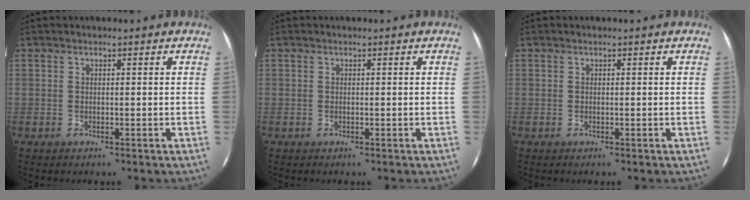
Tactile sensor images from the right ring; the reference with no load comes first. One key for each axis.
{"total": 0.0}
{"total": 0.0}